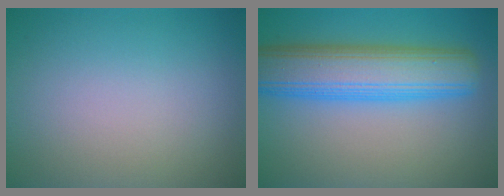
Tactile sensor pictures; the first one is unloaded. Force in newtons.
{"total": 8.6, "press": 8.6, "slide": 0.3}